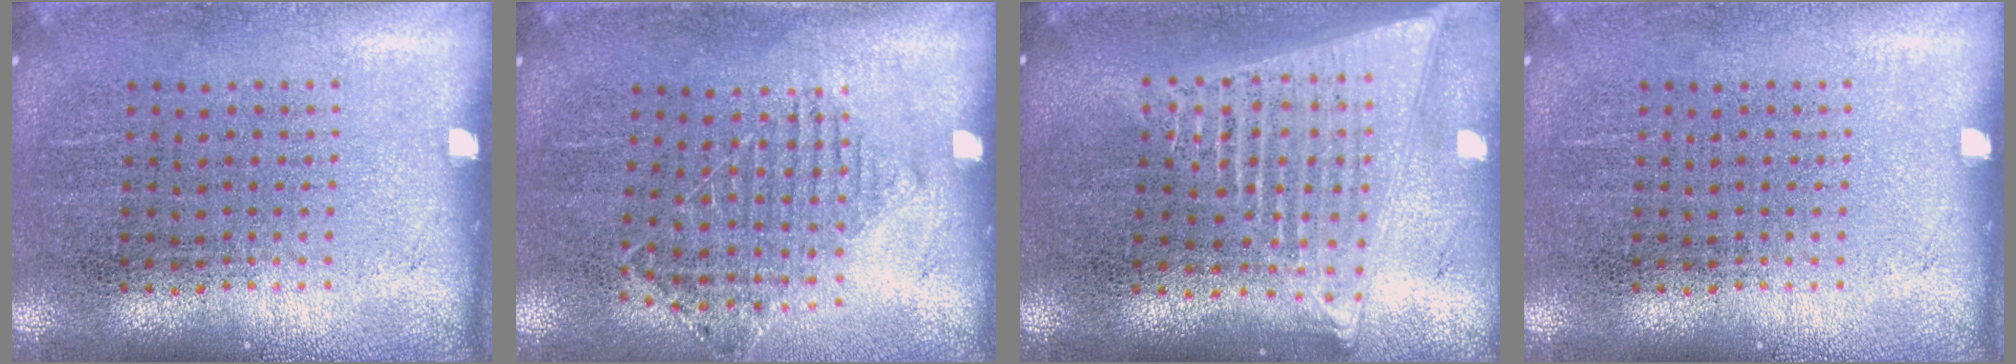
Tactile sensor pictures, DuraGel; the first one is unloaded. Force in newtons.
{"total": 1.1, "press": 1.0, "slide": 0.5}
{"total": 2.1, "press": 1.8, "slide": 1.1}
{"total": 0.0}